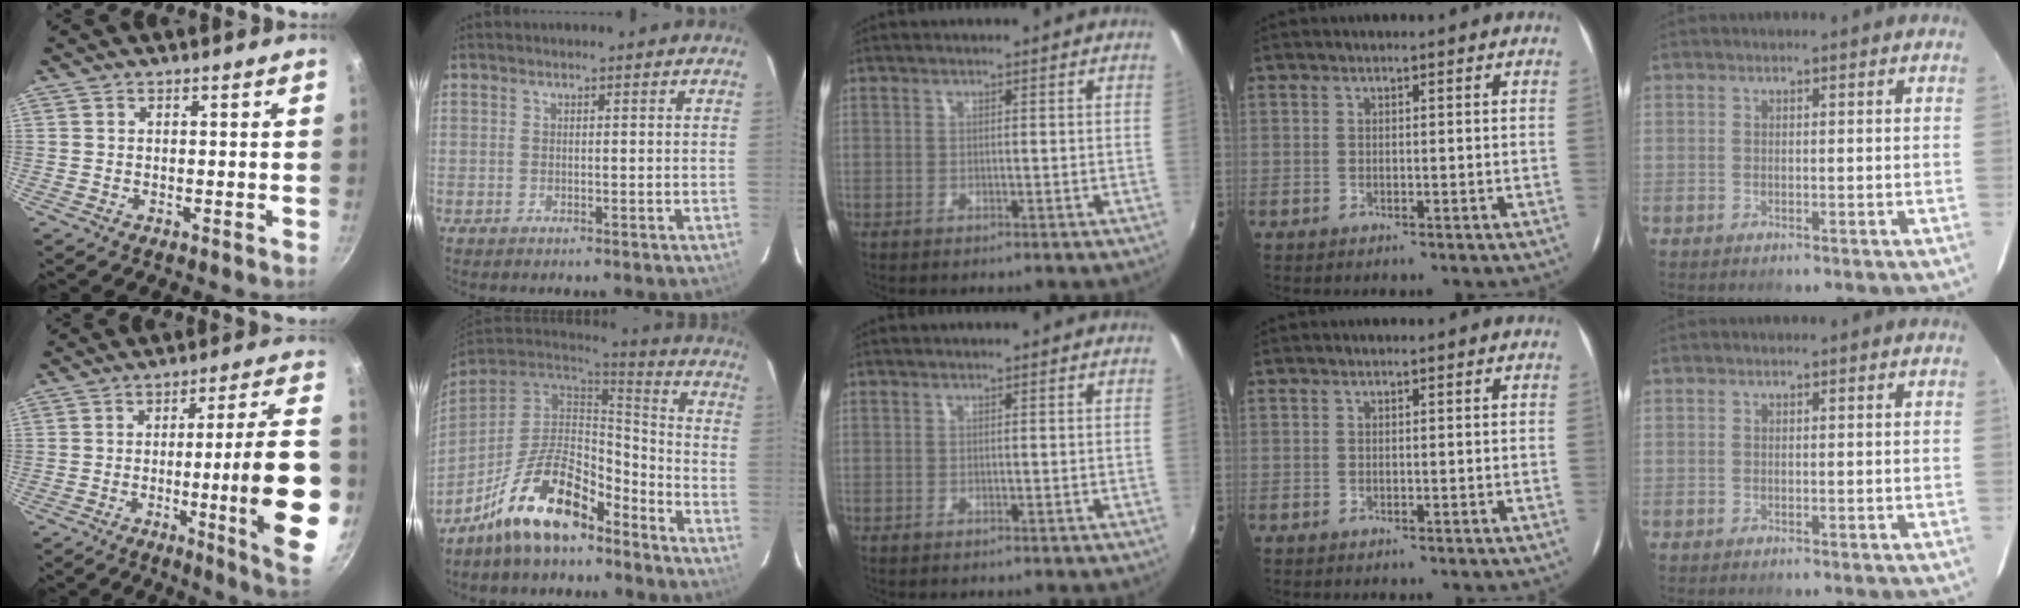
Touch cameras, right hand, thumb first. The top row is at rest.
{"thumb": {"total": 20.7, "force": [-4.2, 1.7, 20.2], "torque": [-0.271, 0.015, -0.051]}, "index": {"total": 16.7, "force": [-11.2, 6.9, 10.2], "torque": [-0.211, 0.012, -0.196]}}